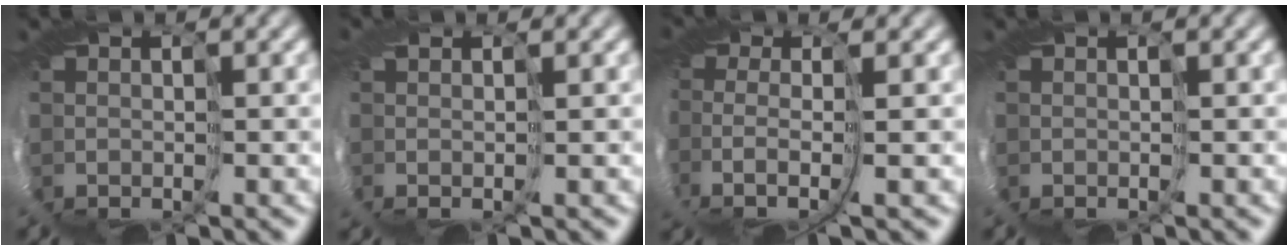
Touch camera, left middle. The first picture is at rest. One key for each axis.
{"total": 1.2, "fx": 0.5, "fy": -0.7, "fz": 0.9, "tx": -0.027, "ty": 0.002, "tz": 0.002}
{"total": 2.8, "fx": -1.3, "fy": 0.4, "fz": 2.5, "tx": -0.090, "ty": -0.004, "tz": -0.038}
{"total": 0.0}